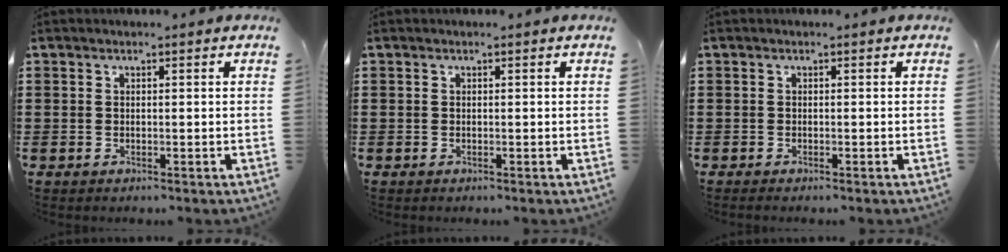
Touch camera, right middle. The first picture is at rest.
{"total": 0.0}
{"total": 0.0}